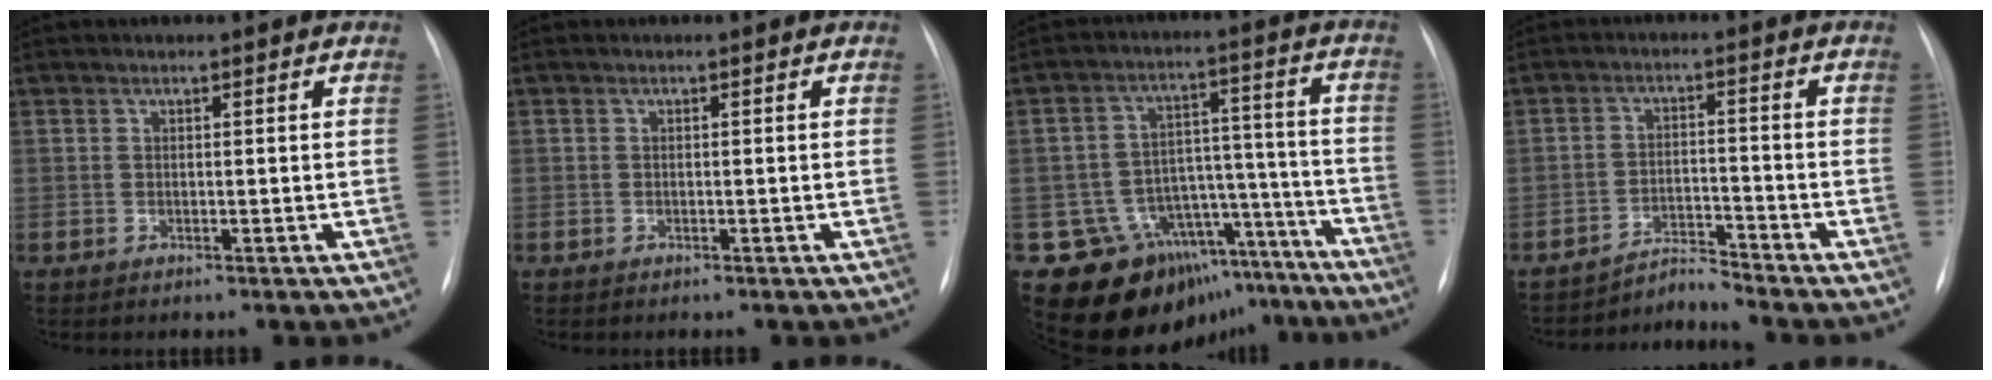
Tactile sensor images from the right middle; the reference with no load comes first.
{"total": 0.0}
{"total": 16.7, "force": [-12.7, 10.4, 3.2], "torque": [-0.029, 0.087, -0.166]}
{"total": 4.1, "force": [-3.7, -1.1, -1.2], "torque": [0.021, -0.007, -0.061]}